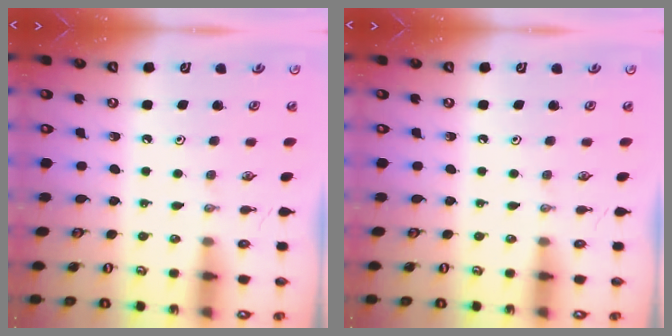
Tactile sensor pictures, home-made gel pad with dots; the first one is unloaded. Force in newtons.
{"total": 0.0}